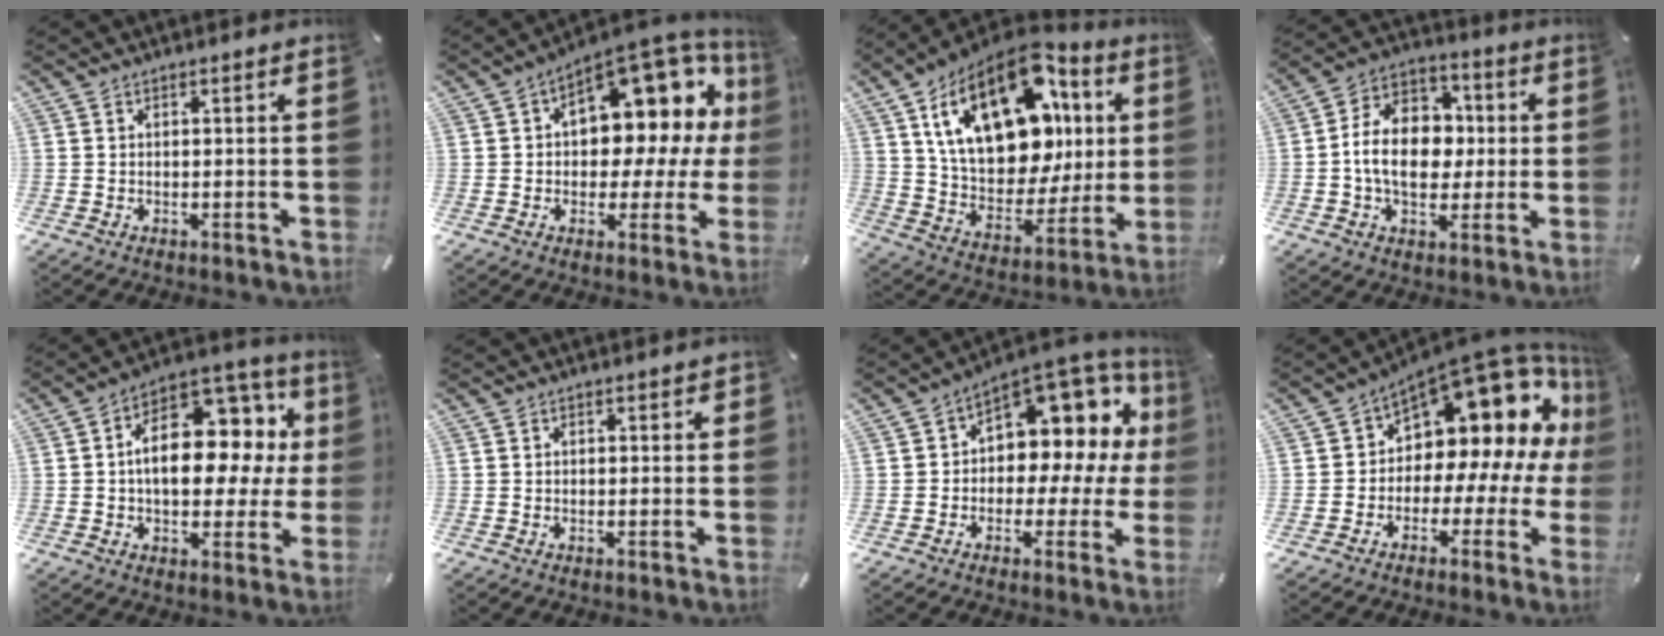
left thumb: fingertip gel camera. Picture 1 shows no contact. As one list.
[{"total": 14.8, "force": [7.2, 8.9, 9.4], "torque": [-0.112, -0.071, 0.123]}, {"total": 25.5, "force": [8.8, 16.1, 17.7], "torque": [-0.308, -0.044, 0.157]}, {"total": 14.1, "force": [-1.3, 10.8, 8.9], "torque": [-0.174, 0.018, -0.021]}, {"total": 17.3, "force": [2.8, 11.2, 12.9], "torque": [-0.180, -0.019, 0.053]}, {"total": 0.8, "force": [-0.2, 0.7, 0.4], "torque": [-0.007, 0.004, -0.006]}, {"total": 10.3, "force": [4.3, 7.3, 5.9], "torque": [-0.077, -0.056, 0.074]}, {"total": 15.5, "force": [8.4, 9.3, 9.2], "torque": [-0.118, -0.087, 0.138]}]